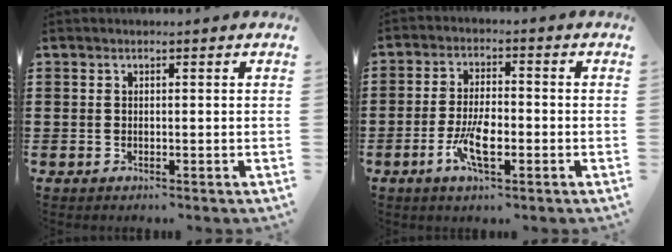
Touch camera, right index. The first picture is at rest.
{"total": 6.5, "force": [-2.4, 2.3, 5.6], "torque": [-0.125, -0.007, -0.049]}